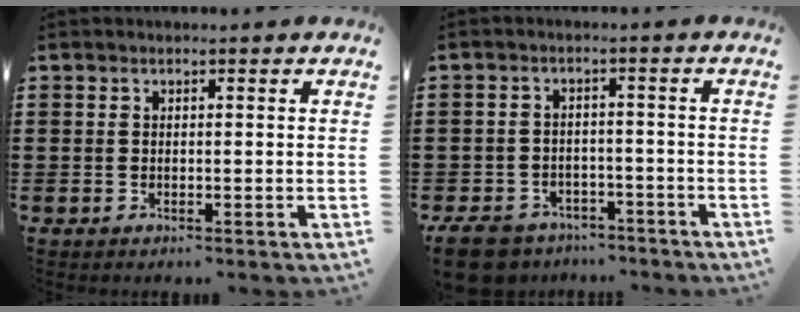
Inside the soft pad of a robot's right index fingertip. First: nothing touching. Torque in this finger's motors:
{"motor_torque": [1.35, 0.79, 0.44, 0.03]}